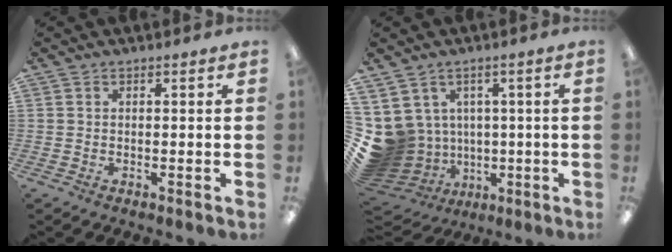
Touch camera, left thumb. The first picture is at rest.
{"total": 10.0, "force": [0.1, 9.7, 2.1], "torque": [-0.088, -0.023, 0.017]}